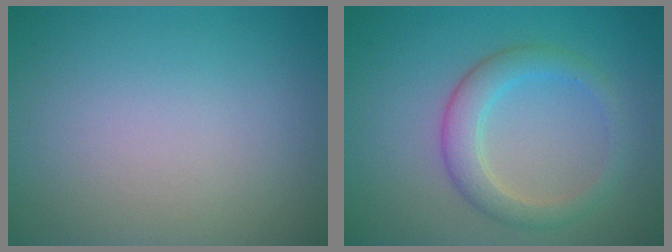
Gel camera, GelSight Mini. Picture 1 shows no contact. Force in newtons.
{"total": 3.3, "press": 3.3, "slide": 0.1}